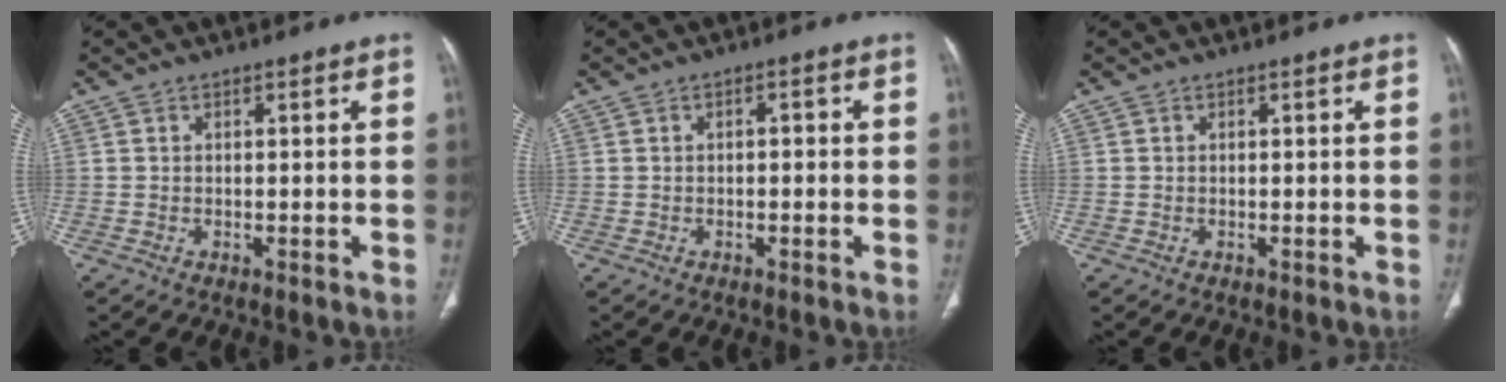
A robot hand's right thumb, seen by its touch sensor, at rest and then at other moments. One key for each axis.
{"total": 1.7, "fx": 0.0, "fy": 0.9, "fz": 1.4, "tx": -0.019, "ty": 0.004, "tz": -0.002}
{"total": 0.0}